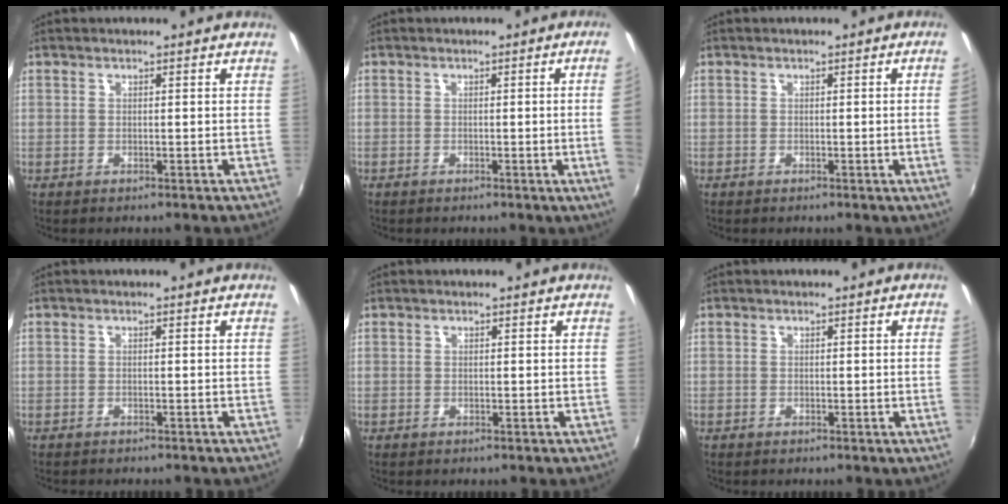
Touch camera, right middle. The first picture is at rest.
{"total": 4.4, "force": [-0.1, -2.0, 4.0], "torque": [-0.062, -0.010, 0.003]}
{"total": 2.5, "force": [-0.1, -1.5, 2.0], "torque": [-0.027, -0.013, 0.002]}
{"total": 1.7, "force": [-1.6, 0.4, 0.5], "torque": [-0.017, -0.010, -0.025]}
{"total": 0.0}
{"total": 1.4, "force": [-0.1, -0.9, 1.1], "torque": [-0.008, -0.012, 0.000]}